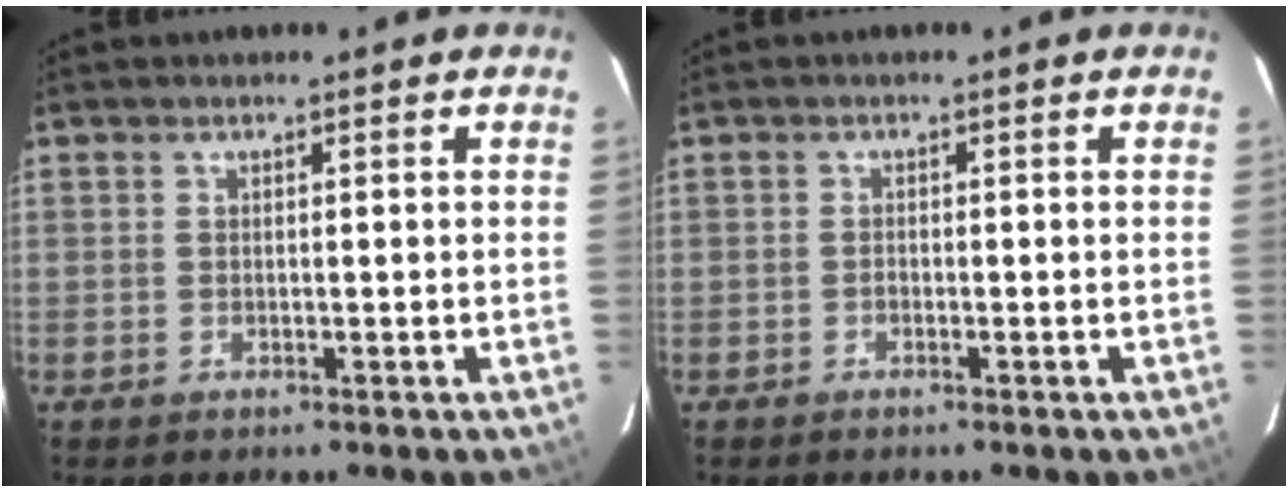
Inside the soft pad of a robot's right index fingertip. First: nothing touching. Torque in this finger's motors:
{"motor_torque": [0.10, 0.05, -0.03, -0.02]}